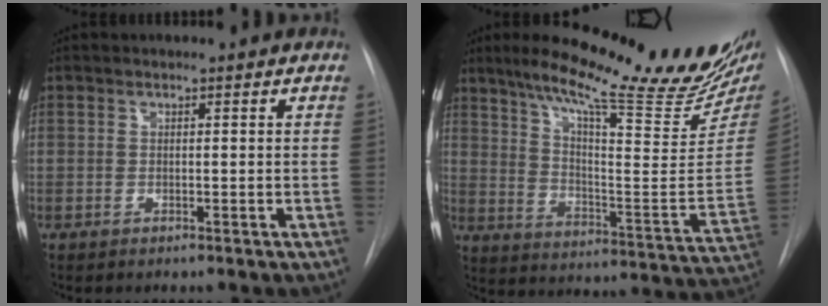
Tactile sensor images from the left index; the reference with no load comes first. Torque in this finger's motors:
{"motor_torque": [0.83, -1.09, 0.16, 0.05]}